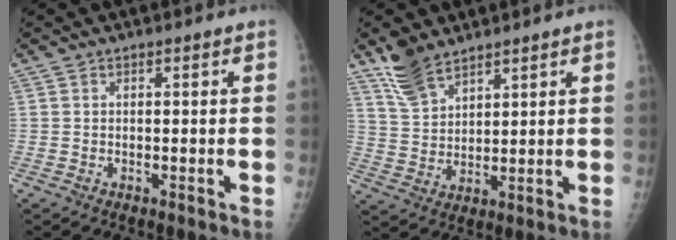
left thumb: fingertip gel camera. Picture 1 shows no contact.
{"total": 7.5, "force": [6.0, 3.3, 3.2], "torque": [-0.051, -0.025, 0.129]}